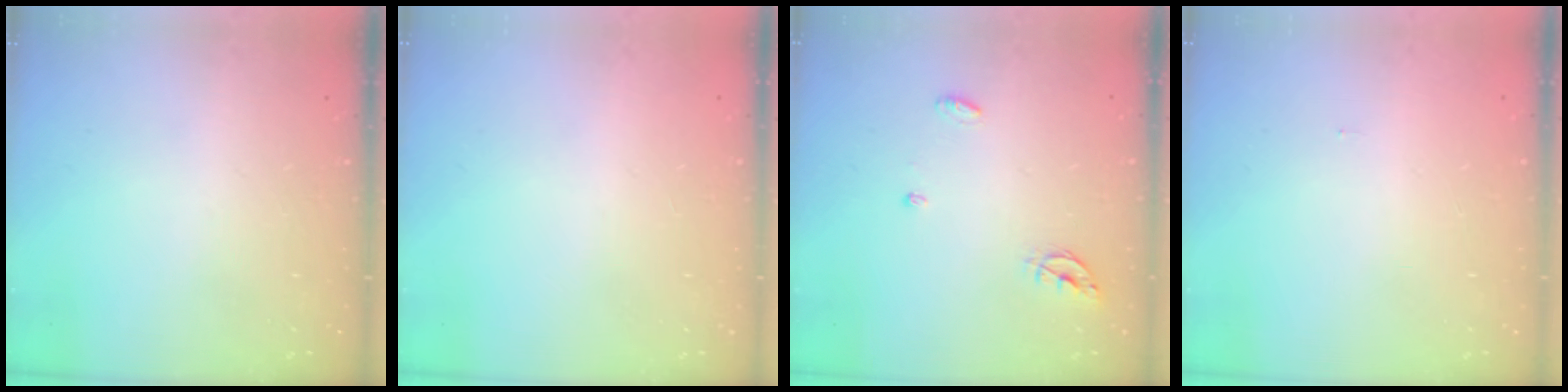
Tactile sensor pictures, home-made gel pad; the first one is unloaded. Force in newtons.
{"total": 1.1, "press": 0.8, "slide": 0.7}
{"total": 5.1, "press": 5.1, "slide": 0.6}
{"total": 6.0, "press": 0.9, "slide": 5.9}